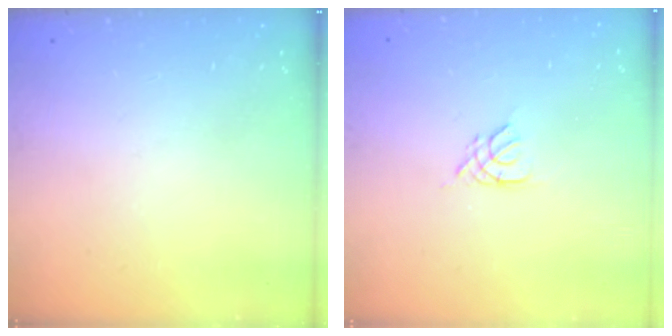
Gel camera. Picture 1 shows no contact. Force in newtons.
{"total": 2.7, "press": 2.7, "slide": 0.5}